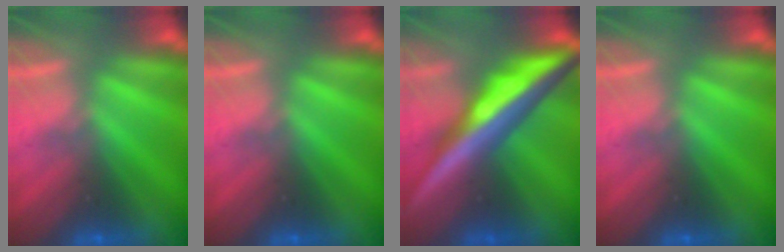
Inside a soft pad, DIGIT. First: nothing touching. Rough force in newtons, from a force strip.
{"total": 0.0}
{"total": 6.1}
{"total": 0.0}